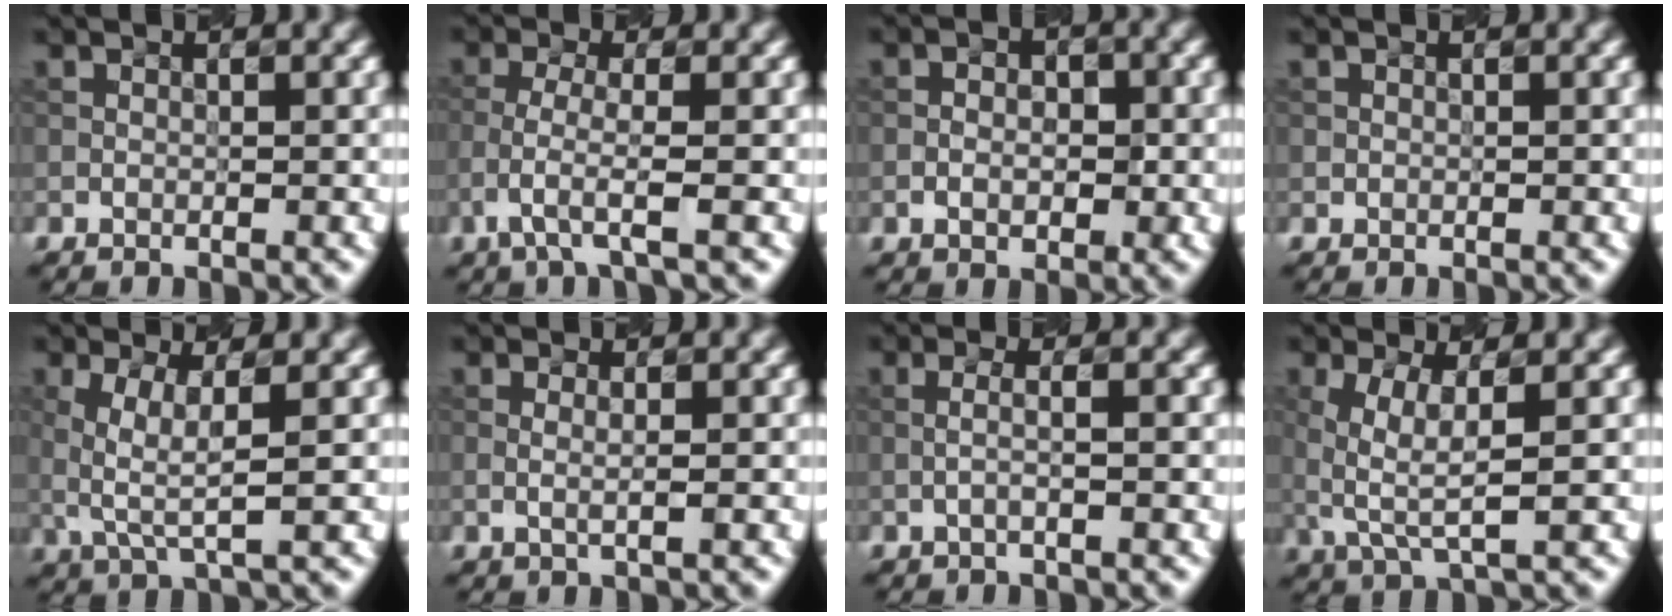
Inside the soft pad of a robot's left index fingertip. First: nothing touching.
{"total": 2.6, "force": [-1.5, 0.2, 2.1], "torque": [-0.055, 0.005, -0.026]}
{"total": 2.1, "force": [-0.6, 1.4, 1.5], "torque": [-0.010, 0.005, -0.005]}
{"total": 0.6, "force": [0.0, -0.2, -0.6], "torque": [0.003, 0.002, 0.009]}
{"total": 3.3, "force": [0.3, 0.9, 3.2], "torque": [-0.088, 0.002, 0.013]}
{"total": 0.8, "force": [0.0, 0.1, 0.8], "torque": [-0.020, 0.002, 0.004]}
{"total": 1.1, "force": [-0.2, 0.1, 1.1], "torque": [-0.026, 0.009, -0.003]}
{"total": 3.6, "force": [0.3, 1.2, 3.4], "torque": [-0.094, 0.001, 0.013]}